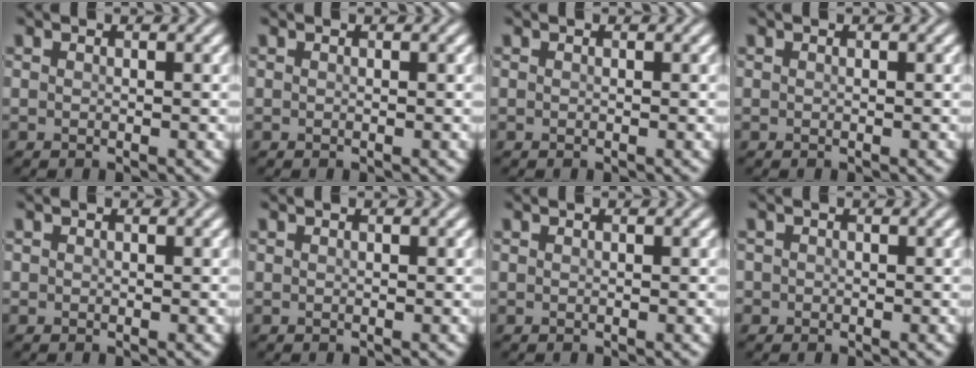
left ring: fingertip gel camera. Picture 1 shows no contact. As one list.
[{"total": 0.0}, {"total": 0.0}, {"total": 0.0}, {"total": 0.0}, {"total": 0.0}, {"total": 0.0}, {"total": 0.8, "force": [-0.1, 0.8, 0.0], "torque": [0.008, -0.003, -0.007]}]